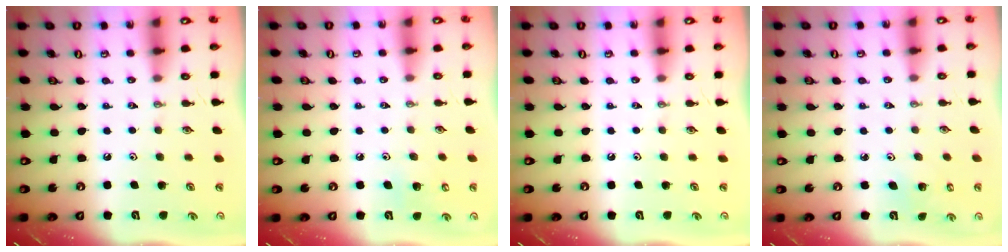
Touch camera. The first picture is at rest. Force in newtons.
{"total": 6.1, "press": 6.1, "slide": 0.9}
{"total": 0.0}
{"total": 2.8, "press": 2.8, "slide": 0.2}